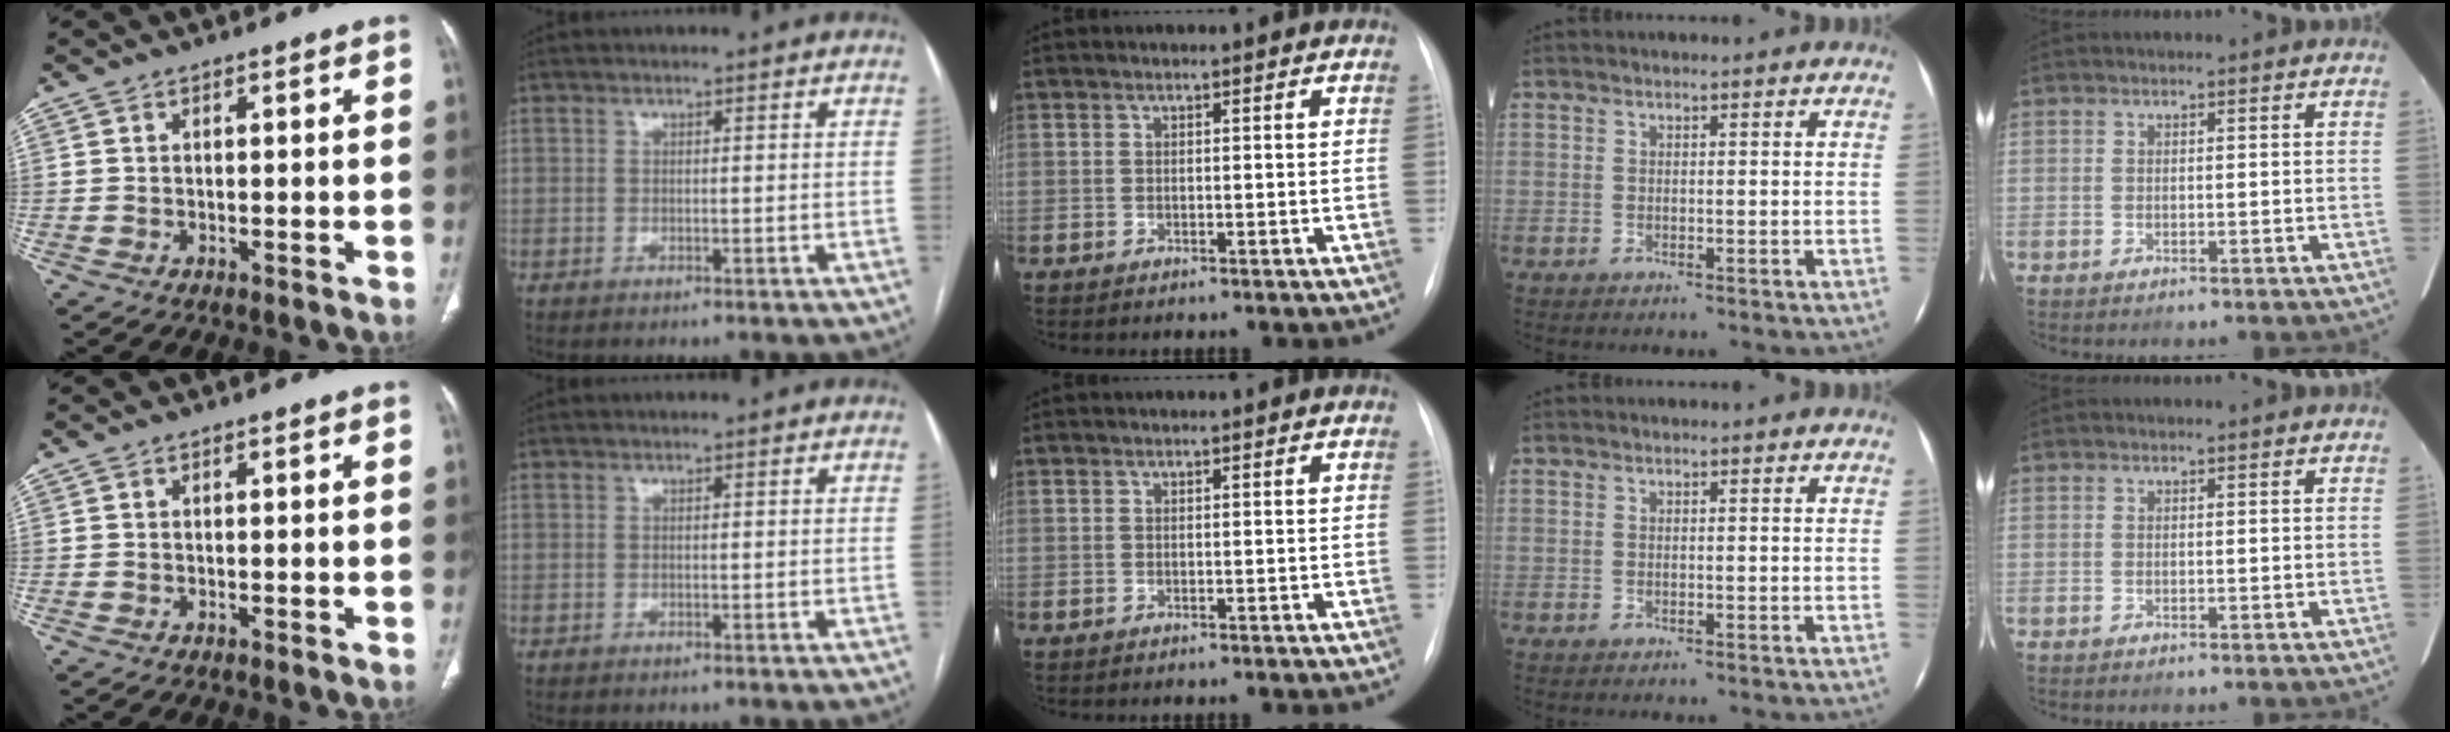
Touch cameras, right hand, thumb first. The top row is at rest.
{}